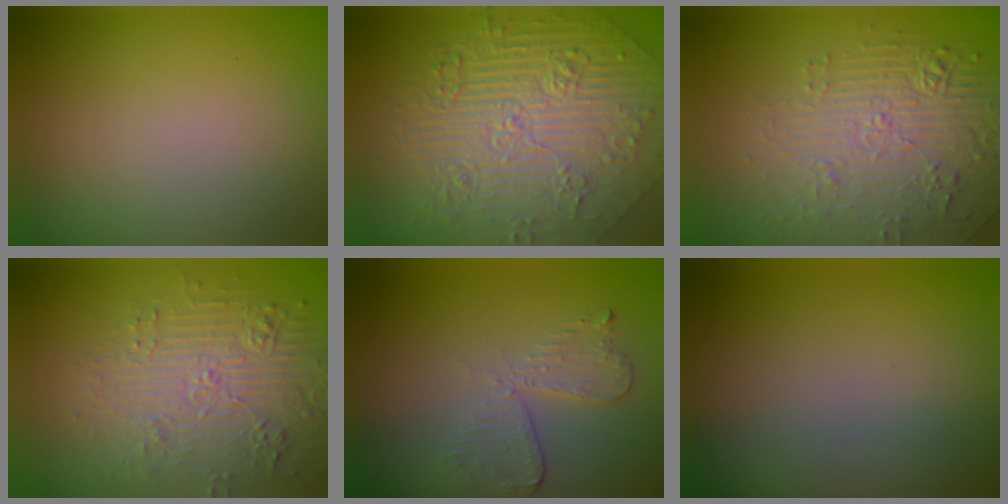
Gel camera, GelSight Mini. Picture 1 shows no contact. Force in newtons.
{"total": 10.8, "press": 7.5, "slide": 7.8}
{"total": 4.5, "press": 4.2, "slide": 1.6}
{"total": 4.8, "press": 4.2, "slide": 2.2}
{"total": 3.0, "press": 2.6, "slide": 1.5}
{"total": 0.0}